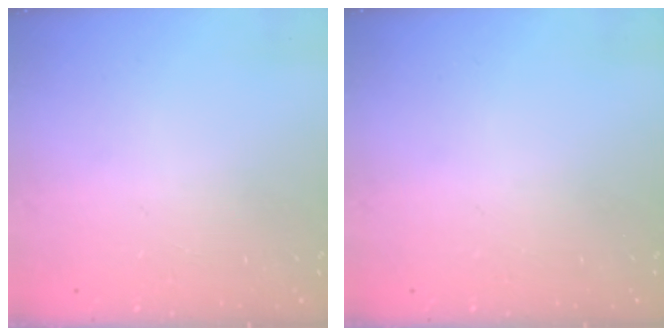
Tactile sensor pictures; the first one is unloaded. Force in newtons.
{"total": 0.0}